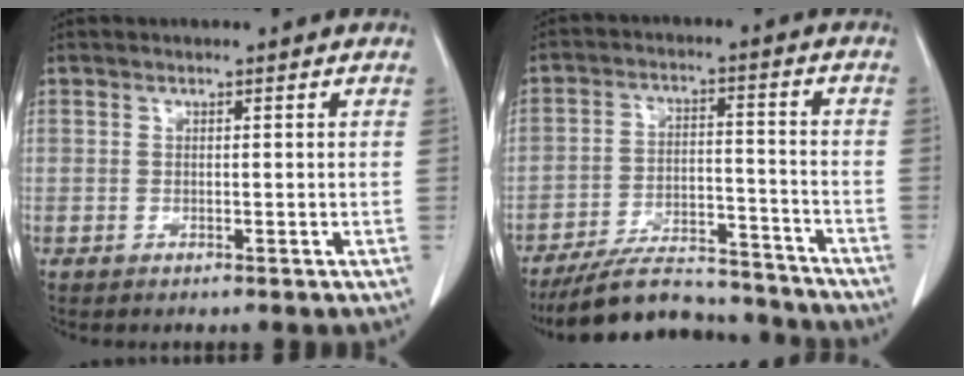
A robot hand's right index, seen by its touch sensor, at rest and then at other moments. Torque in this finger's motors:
{"motor_torque": [-0.02, -0.54, -0.06, -0.07]}